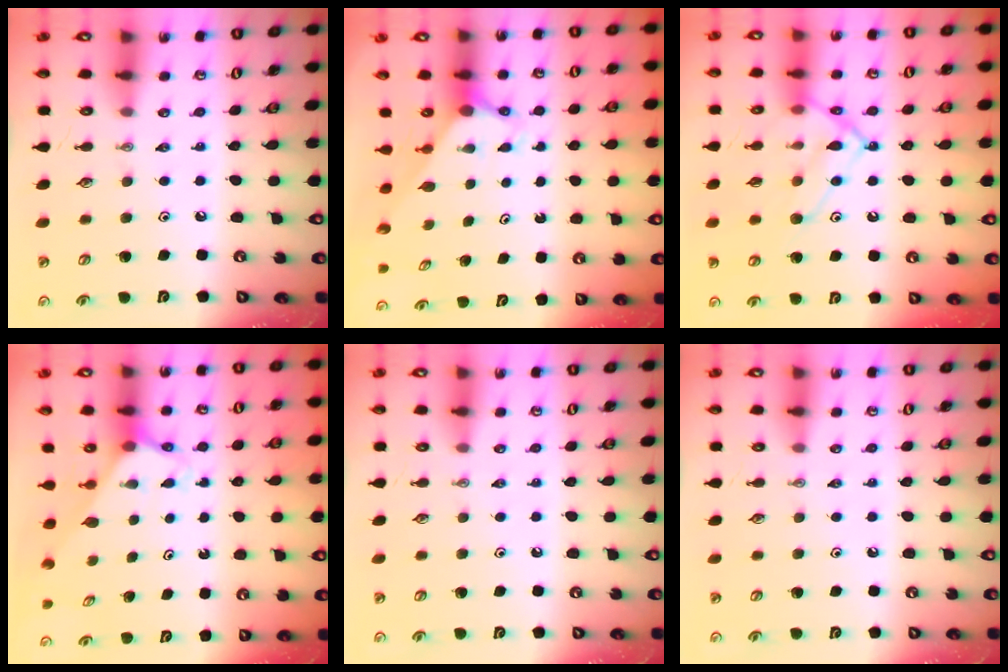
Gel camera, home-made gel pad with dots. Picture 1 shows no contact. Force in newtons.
{"total": 2.8, "press": 2.8, "slide": 0.0}
{"total": 15.4, "press": 15.4, "slide": 1.2}
{"total": 2.6, "press": 2.6, "slide": 0.2}
{"total": 0.0}
{"total": 0.0}